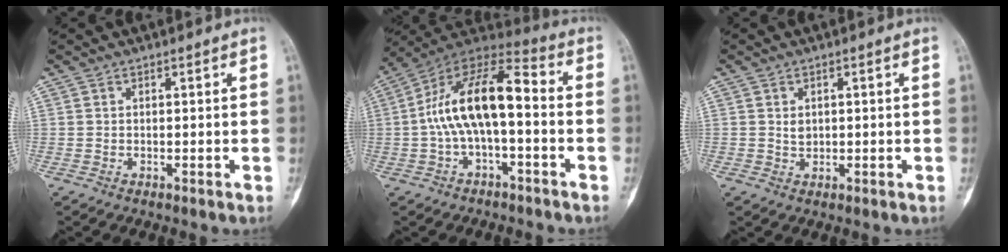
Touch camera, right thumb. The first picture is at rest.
{"total": 15.6, "force": [-1.1, 6.8, 14.0], "torque": [-0.255, 0.059, -0.028]}
{"total": 1.6, "force": [0.3, 1.4, 0.8], "torque": [-0.004, 0.000, 0.009]}